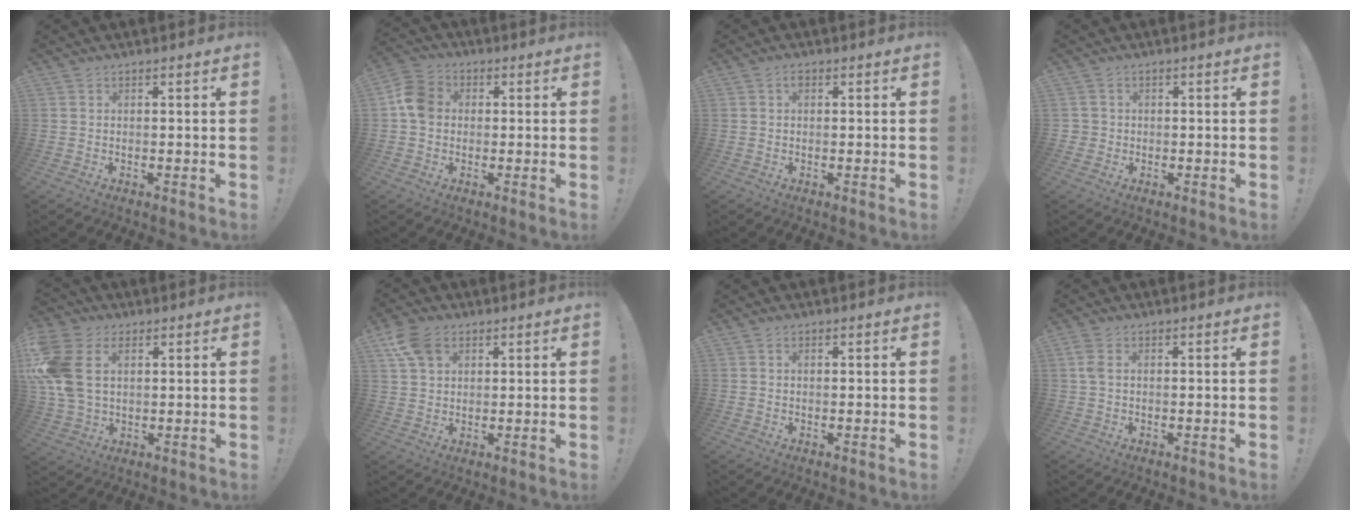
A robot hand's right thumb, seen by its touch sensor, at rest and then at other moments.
{"total": 8.3, "force": [0.4, 6.8, 4.8], "torque": [-0.082, 0.018, 0.011]}
{"total": 1.2, "force": [0.3, 0.7, 0.9], "torque": [-0.016, 0.003, 0.004]}
{"total": 1.6, "force": [-0.2, 1.6, 0.5], "torque": [-0.004, 0.002, -0.003]}
{"total": 14.0, "force": [3.9, 9.6, 9.4], "torque": [-0.201, -0.008, 0.077]}
{"total": 8.2, "force": [3.9, 5.5, 4.7], "torque": [-0.084, -0.005, 0.076]}
{"total": 0.0}
{"total": 2.8, "force": [0.9, 1.3, 2.3], "torque": [-0.043, 0.004, 0.015]}